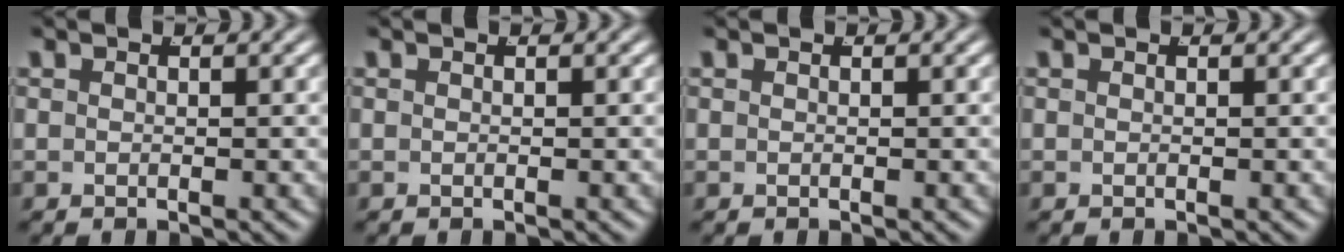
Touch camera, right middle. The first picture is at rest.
{"total": 0.0}
{"total": 0.0}
{"total": 0.0}